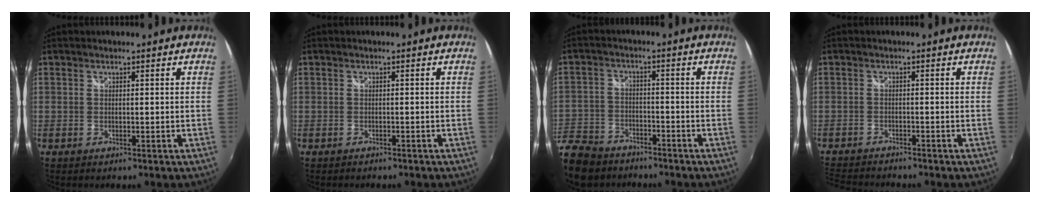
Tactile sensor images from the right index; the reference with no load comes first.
{"total": 1.5, "force": [-1.4, 0.3, 0.4], "torque": [-0.014, -0.009, -0.019]}
{"total": 14.1, "force": [-10.2, 8.1, 5.4], "torque": [-0.166, -0.009, -0.183]}
{"total": 7.4, "force": [-7.0, 0.9, 2.2], "torque": [-0.070, -0.015, -0.121]}